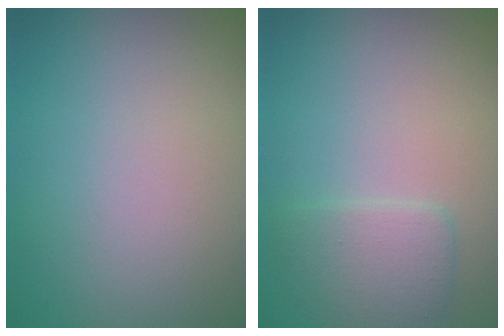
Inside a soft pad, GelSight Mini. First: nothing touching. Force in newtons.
{"total": 2.3, "press": 2.2, "slide": 0.3}